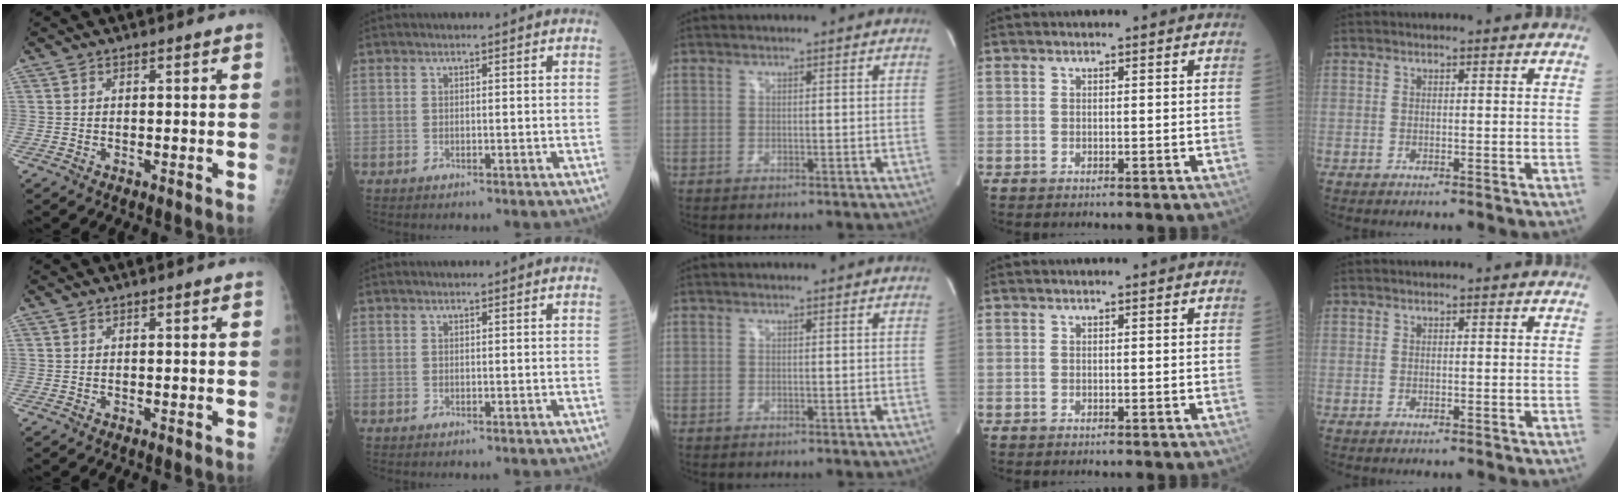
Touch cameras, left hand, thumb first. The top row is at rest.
{}